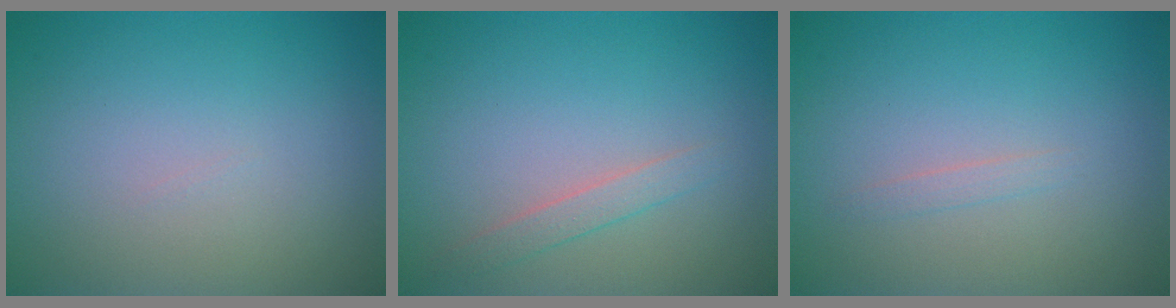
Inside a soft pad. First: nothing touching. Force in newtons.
{"total": 1.3, "press": 1.3, "slide": 0.1}
{"total": 0.7, "press": 0.7, "slide": 0.1}